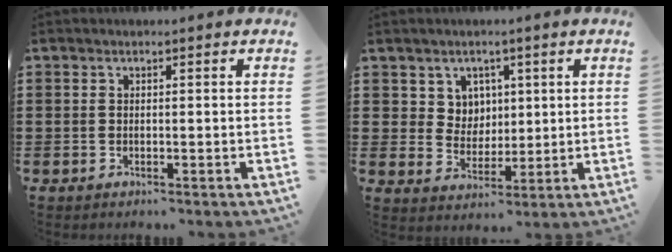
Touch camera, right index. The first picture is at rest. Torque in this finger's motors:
{"motor_torque": [-0.07, 0.39, 0.09, 0.01]}